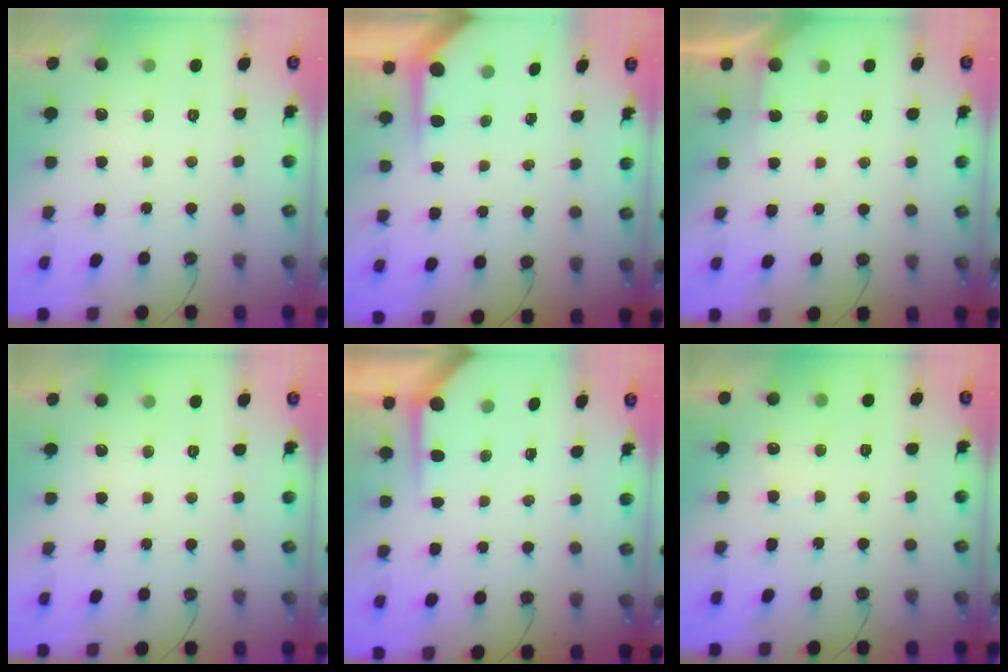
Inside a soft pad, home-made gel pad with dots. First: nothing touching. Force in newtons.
{"total": 3.4, "press": 3.4, "slide": 0.4}
{"total": 1.5, "press": 1.5, "slide": 0.2}
{"total": 0.0}
{"total": 3.6, "press": 3.5, "slide": 0.3}
{"total": 2.7, "press": 2.7, "slide": 0.3}